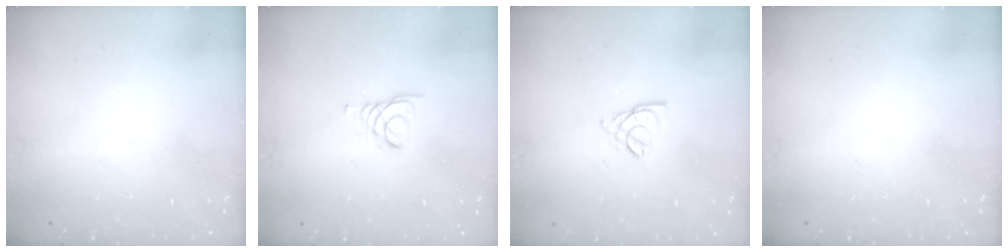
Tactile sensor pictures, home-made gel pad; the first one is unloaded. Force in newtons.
{"total": 1.5, "press": 1.5, "slide": 0.1}
{"total": 2.3, "press": 2.3, "slide": 0.5}
{"total": 0.0}